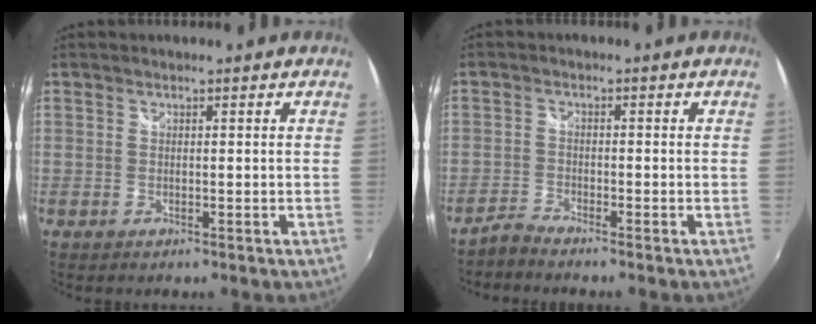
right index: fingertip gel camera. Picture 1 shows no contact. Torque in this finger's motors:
{"motor_torque": [-1.32, -0.82, -0.81, -0.02]}